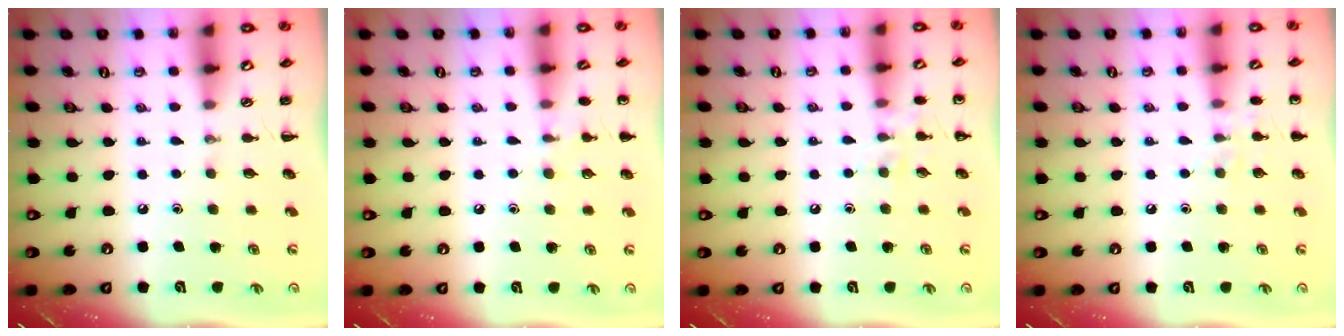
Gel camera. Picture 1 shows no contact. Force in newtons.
{"total": 7.1, "press": 6.8, "slide": 2.1}
{"total": 6.9, "press": 6.7, "slide": 1.8}
{"total": 5.9, "press": 5.7, "slide": 1.5}